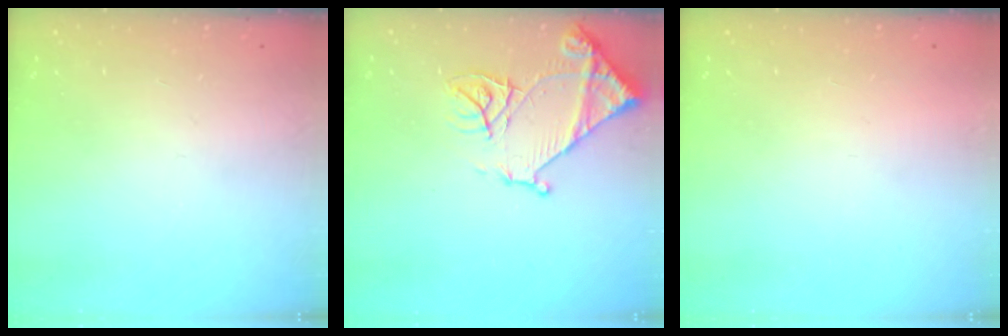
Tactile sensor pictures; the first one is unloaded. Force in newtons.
{"total": 13.0, "press": 13.0, "slide": 1.3}
{"total": 1.5, "press": 1.5, "slide": 0.1}